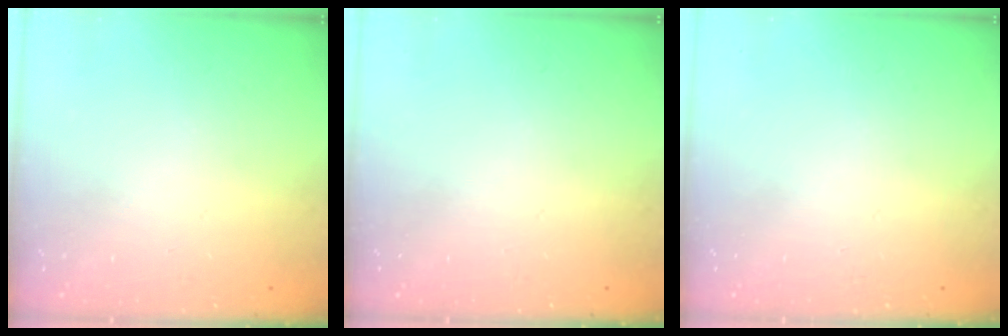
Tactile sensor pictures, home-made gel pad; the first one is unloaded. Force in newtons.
{"total": 0.0}
{"total": 0.0}